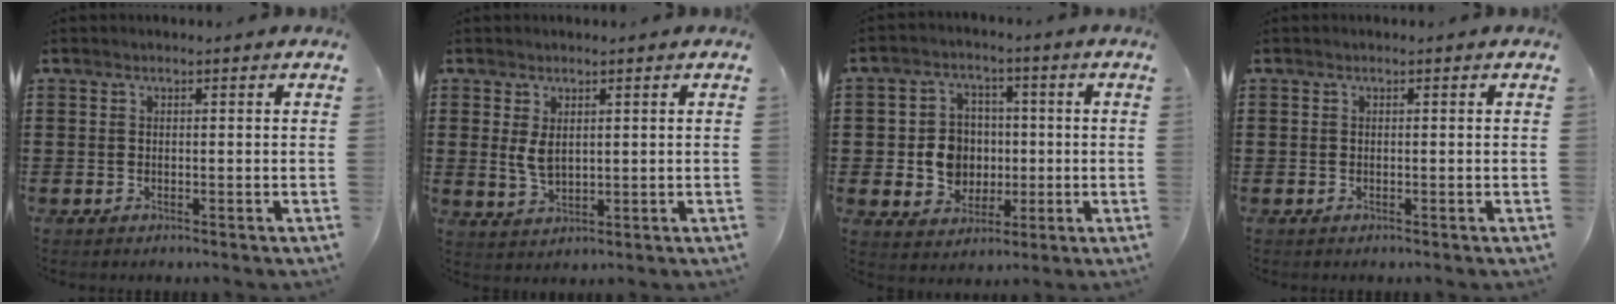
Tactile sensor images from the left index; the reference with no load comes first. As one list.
[{"total": 3.5, "force": [1.1, 1.9, 2.7], "torque": [-0.064, 0.001, 0.018]}, {"total": 7.1, "force": [-0.1, 6.5, 2.8], "torque": [-0.075, 0.016, 0.000]}, {"total": 0.0}]